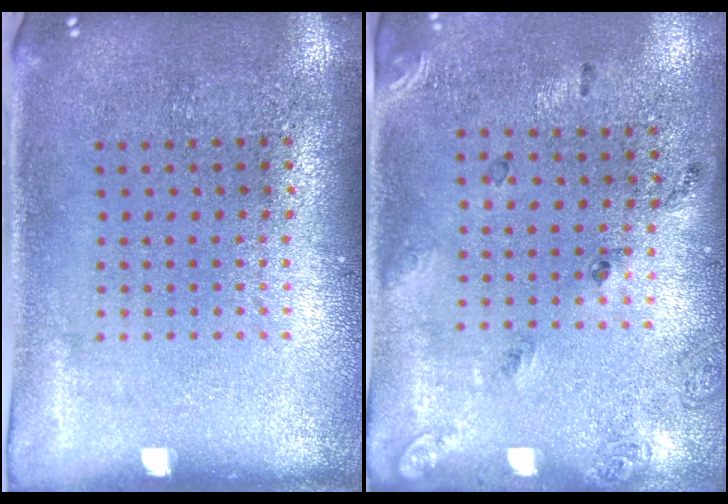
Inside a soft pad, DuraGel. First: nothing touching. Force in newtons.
{"total": 1.7, "press": 1.0, "slide": 1.4}